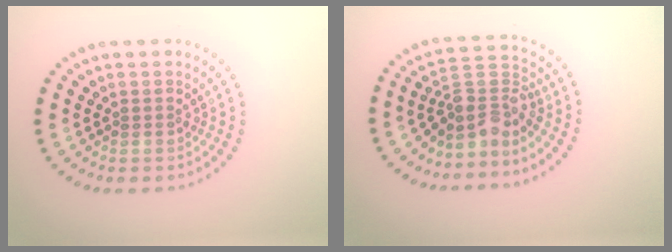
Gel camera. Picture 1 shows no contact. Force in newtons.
{"total": 3.6, "press": 2.6, "slide": 2.5}